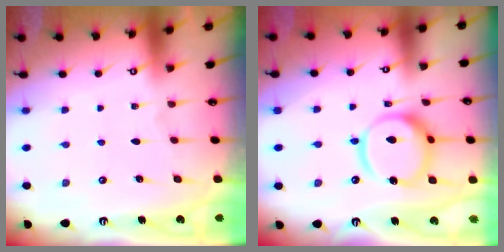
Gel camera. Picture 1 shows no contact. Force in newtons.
{"total": 13.5, "press": 13.4, "slide": 2.0}